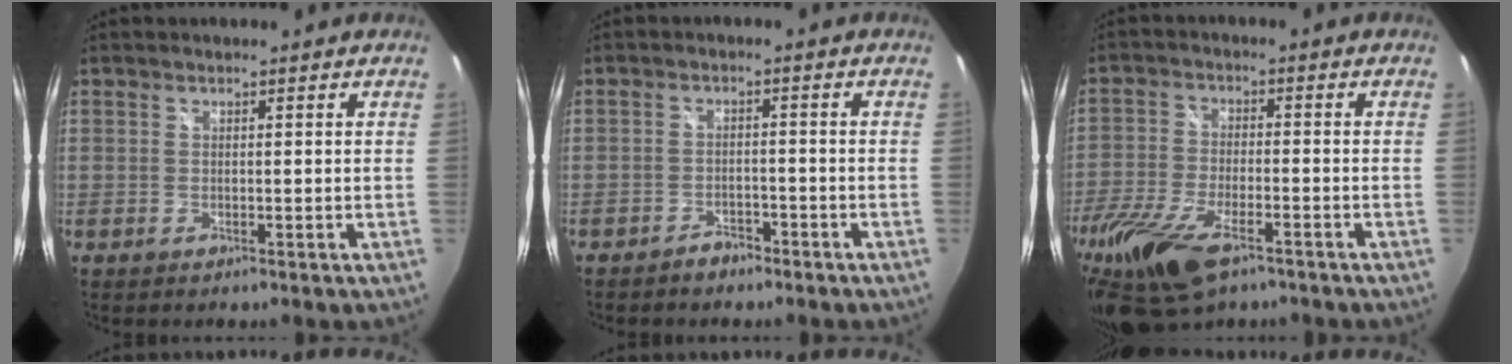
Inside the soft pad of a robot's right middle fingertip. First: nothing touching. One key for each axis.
{"total": 3.3, "fx": -2.8, "fy": 1.6, "fz": 0.8, "tx": -0.025, "ty": 0.006, "tz": -0.041}
{"total": 18.1, "fx": -11.5, "fy": 7.4, "fz": 11.8, "tx": -0.273, "ty": -0.056, "tz": -0.212}